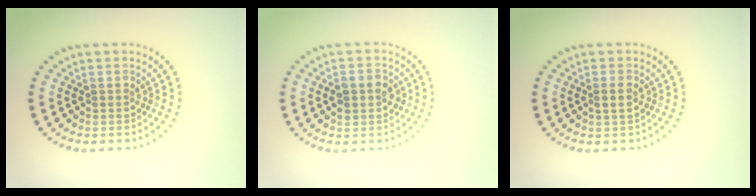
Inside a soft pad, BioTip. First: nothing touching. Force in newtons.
{"total": 2.6, "press": 2.6, "slide": 0.2}
{"total": 1.1, "press": 1.0, "slide": 0.5}